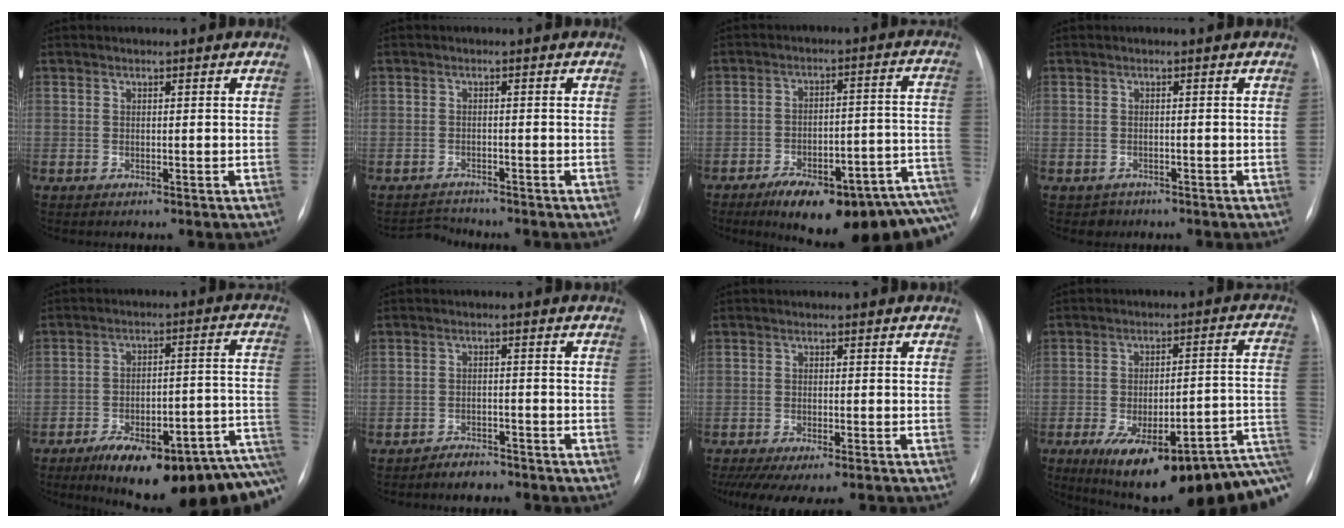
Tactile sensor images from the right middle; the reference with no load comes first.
{"total": 2.2, "force": [-2.0, 0.2, -1.0], "torque": [0.016, -0.012, -0.032]}
{"total": 21.2, "force": [-13.1, 6.4, 15.3], "torque": [-0.134, 0.044, -0.173]}
{"total": 1.6, "force": [-1.0, 1.2, -0.2], "torque": [-0.001, 0.005, -0.015]}
{"total": 23.0, "force": [-13.0, 6.9, 17.6], "torque": [-0.174, 0.041, -0.176]}
{"total": 3.1, "force": [-2.8, 1.3, 0.5], "torque": [-0.015, 0.003, -0.041]}
{"total": 11.2, "force": [-9.0, 2.9, 6.1], "torque": [-0.095, -0.007, -0.123]}
{"total": 24.0, "force": [-12.8, 6.1, 19.3], "torque": [-0.205, 0.020, -0.173]}